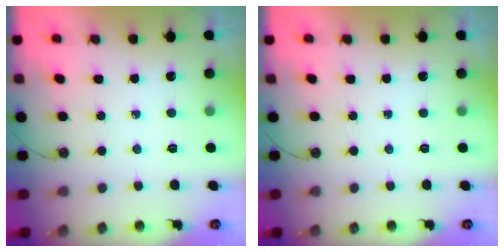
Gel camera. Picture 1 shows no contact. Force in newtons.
{"total": 0.0}